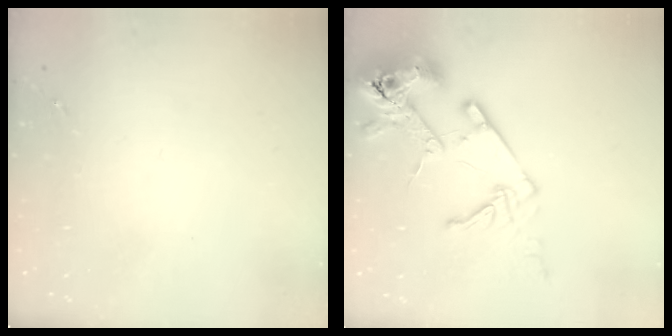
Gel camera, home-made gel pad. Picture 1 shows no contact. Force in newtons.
{"total": 16.7, "press": 16.5, "slide": 2.2}